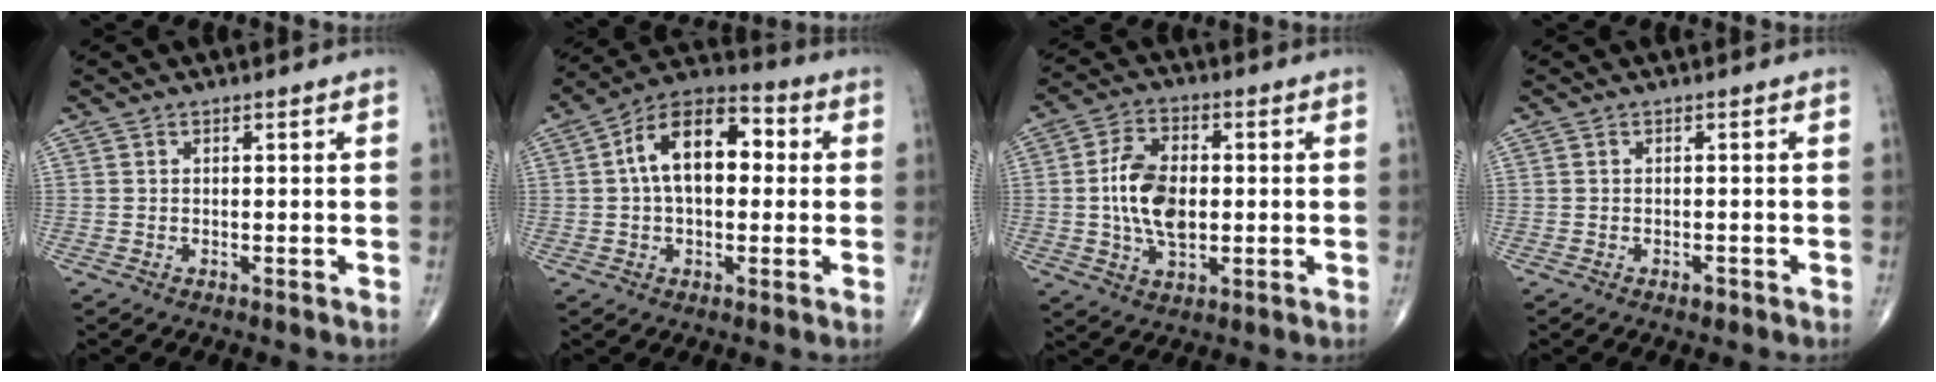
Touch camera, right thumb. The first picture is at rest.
{"total": 14.1, "force": [1.8, 8.2, 11.4], "torque": [-0.172, 0.034, 0.017]}
{"total": 11.0, "force": [-0.1, 6.6, 8.8], "torque": [-0.153, 0.005, -0.003]}
{"total": 1.1, "force": [-0.7, 0.5, 0.6], "torque": [-0.005, 0.000, -0.012]}